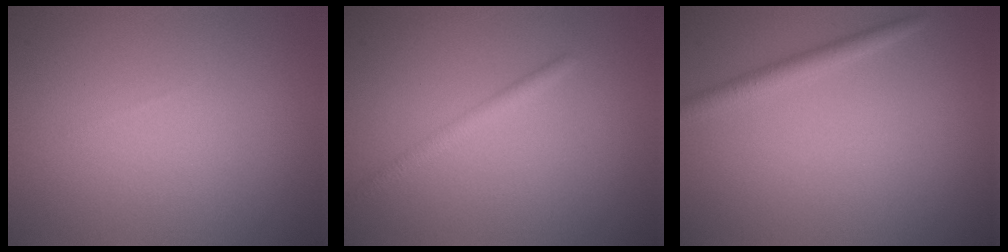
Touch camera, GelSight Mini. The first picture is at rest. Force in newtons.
{"total": 1.7, "press": 1.7, "slide": 0.1}
{"total": 2.0, "press": 2.0, "slide": 0.1}